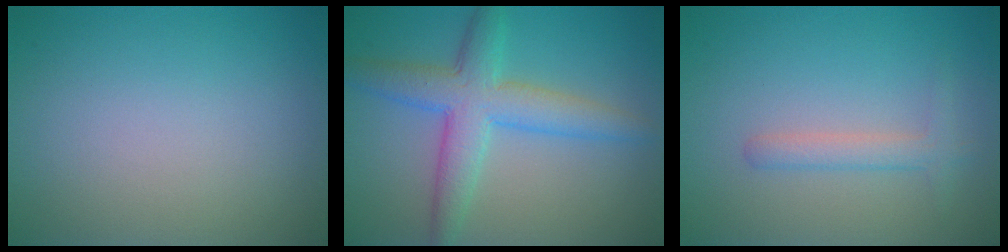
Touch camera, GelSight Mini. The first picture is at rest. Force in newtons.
{"total": 5.4, "press": 5.4, "slide": 0.0}
{"total": 1.8, "press": 1.8, "slide": 0.1}